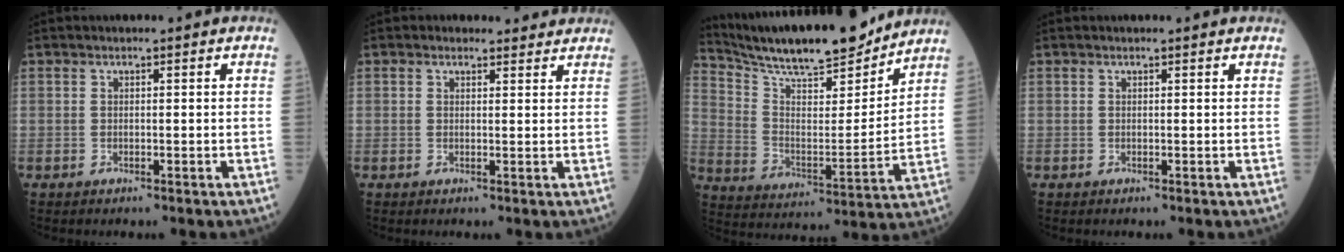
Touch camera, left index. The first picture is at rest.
{"total": 1.7, "force": [1.4, 1.0, -0.2], "torque": [0.002, 0.000, 0.008]}
{"total": 18.1, "force": [16.5, 2.2, 7.1], "torque": [-0.138, -0.020, 0.269]}
{"total": 0.0}